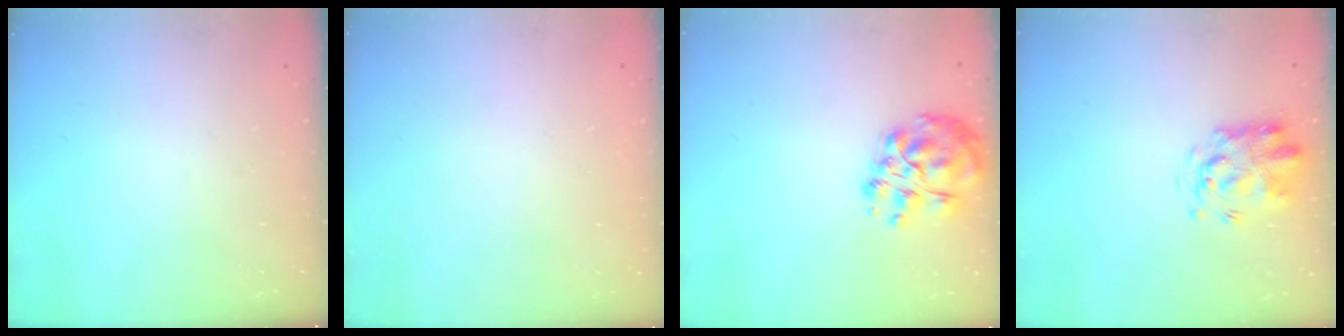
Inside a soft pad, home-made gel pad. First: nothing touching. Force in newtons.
{"total": 1.7, "press": 1.7, "slide": 0.2}
{"total": 11.7, "press": 11.4, "slide": 2.2}
{"total": 3.2, "press": 3.1, "slide": 0.7}